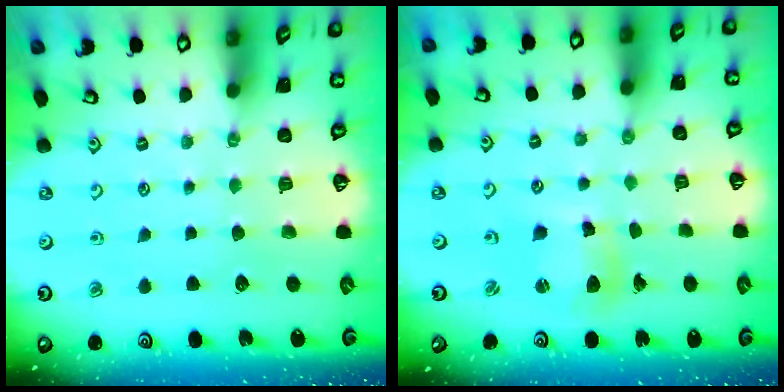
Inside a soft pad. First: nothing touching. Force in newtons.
{"total": 8.7, "press": 8.6, "slide": 1.1}